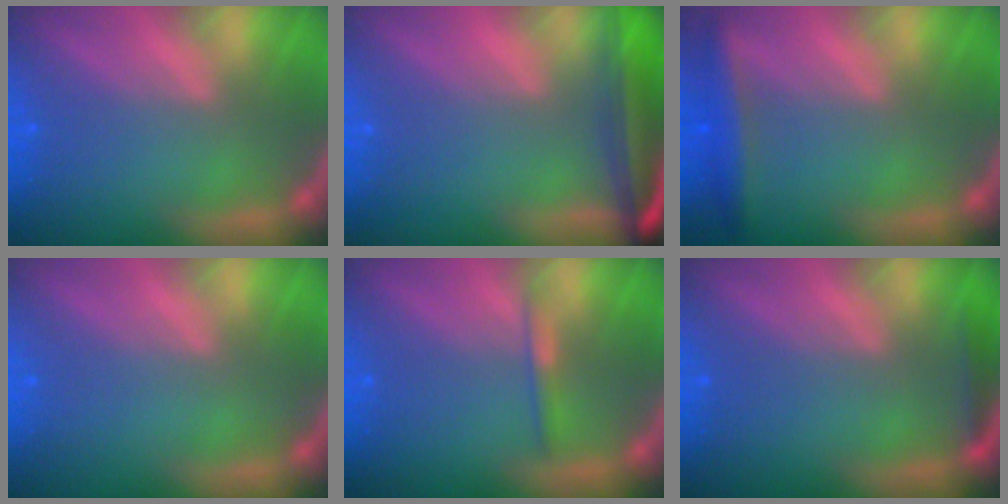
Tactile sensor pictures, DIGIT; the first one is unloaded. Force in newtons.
{"total": 9.5}
{"total": 3.5}
{"total": 0.0}
{"total": 1.4}
{"total": 1.4}